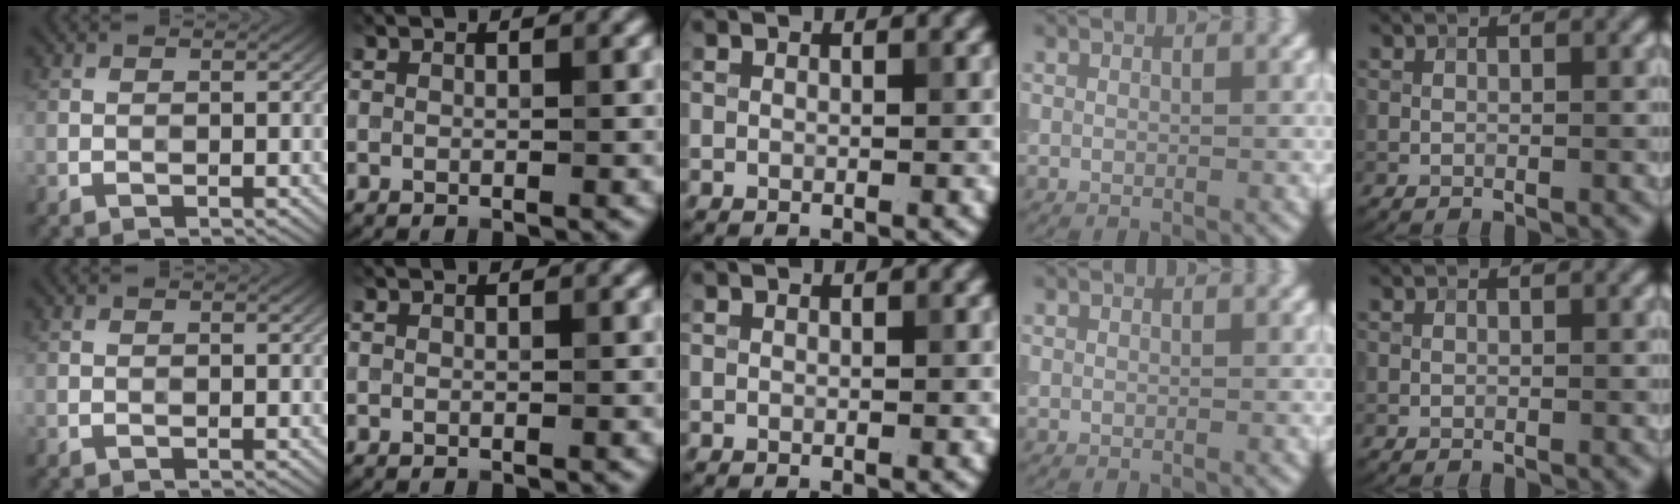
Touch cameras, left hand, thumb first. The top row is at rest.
{}